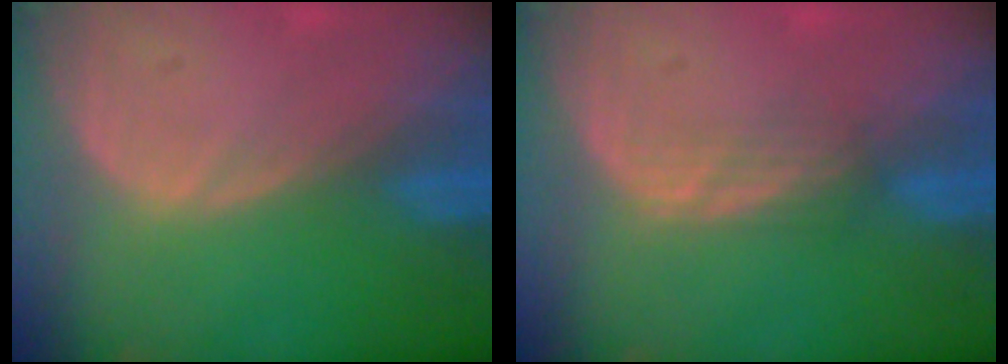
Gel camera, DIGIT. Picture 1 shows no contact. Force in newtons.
{"total": 2.3, "press": 2.2, "slide": 0.5}